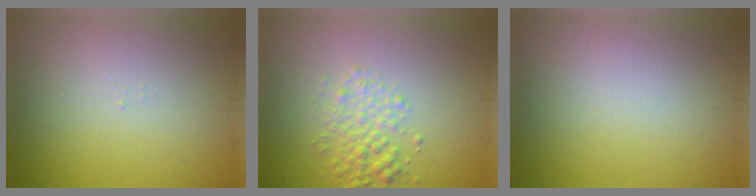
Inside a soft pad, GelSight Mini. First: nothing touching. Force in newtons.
{"total": 2.9, "press": 2.9, "slide": 0.1}
{"total": 0.0}